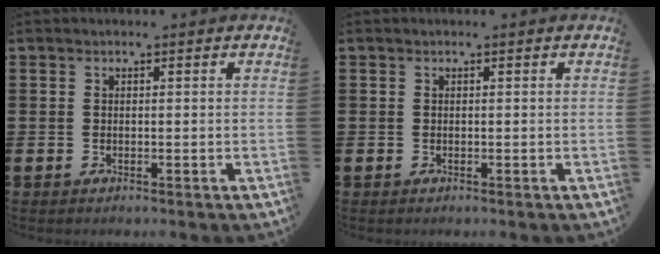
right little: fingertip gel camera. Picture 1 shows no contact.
{"total": 0.0}